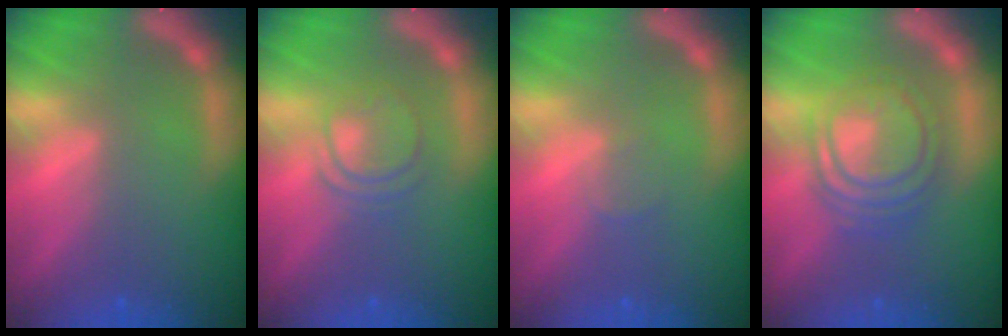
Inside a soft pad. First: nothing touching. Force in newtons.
{"total": 3.5}
{"total": 1.0}
{"total": 7.6}